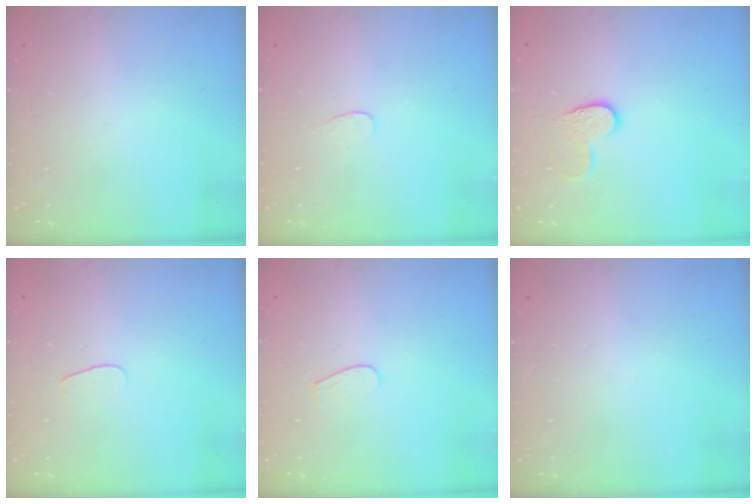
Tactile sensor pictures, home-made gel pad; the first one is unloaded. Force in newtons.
{"total": 3.0, "press": 3.0, "slide": 0.2}
{"total": 6.9, "press": 6.8, "slide": 0.6}
{"total": 3.6, "press": 3.5, "slide": 0.4}
{"total": 3.3, "press": 3.3, "slide": 0.2}
{"total": 0.0}